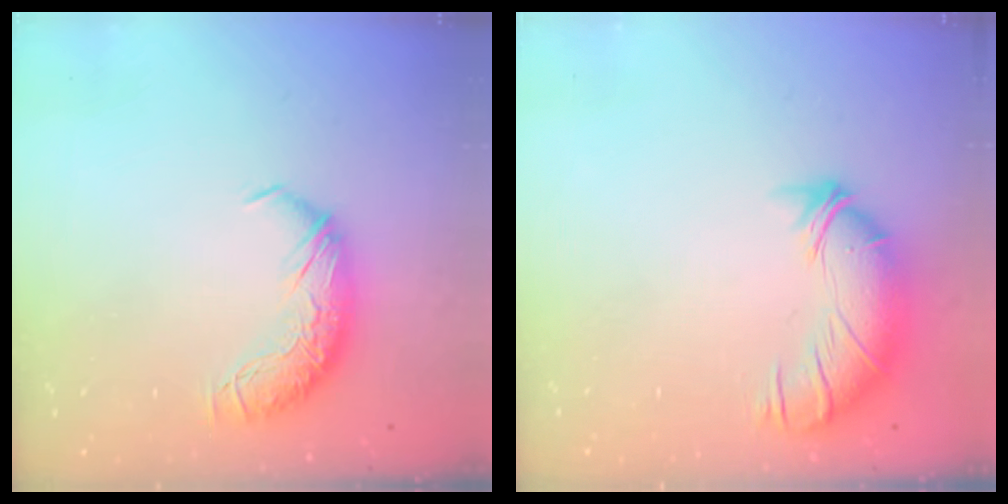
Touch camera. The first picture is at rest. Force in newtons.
{"total": 2.8, "press": 1.5, "slide": 2.3}